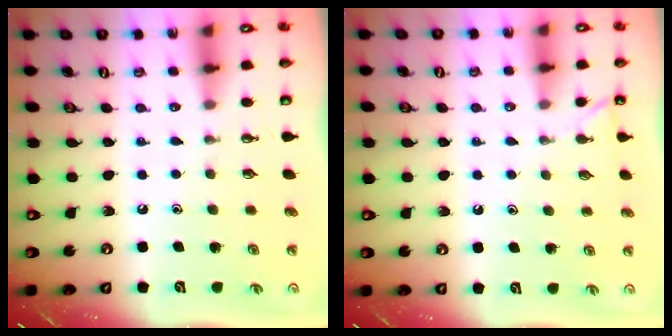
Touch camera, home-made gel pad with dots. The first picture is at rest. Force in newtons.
{"total": 2.2, "press": 2.2, "slide": 0.3}